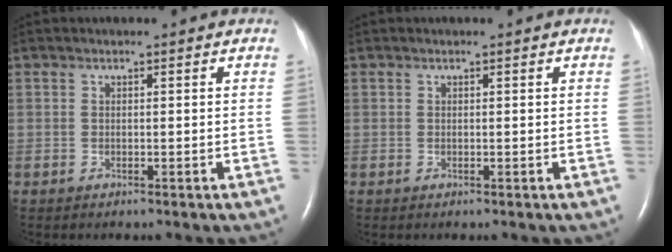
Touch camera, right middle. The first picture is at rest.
{"total": 0.0}